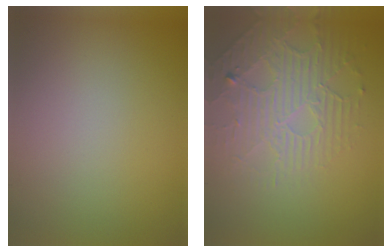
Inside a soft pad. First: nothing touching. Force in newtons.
{"total": 4.7, "press": 3.4, "slide": 3.2}